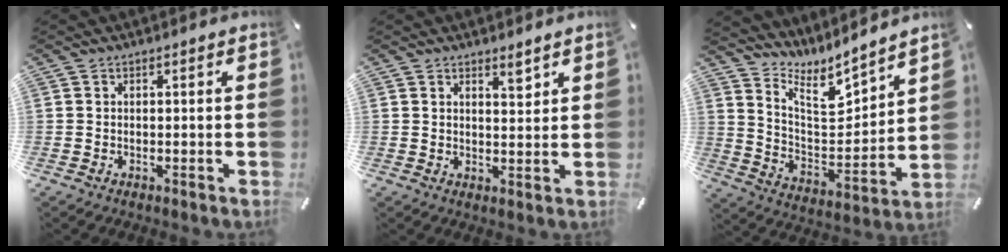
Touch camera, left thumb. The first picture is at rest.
{"total": 3.3, "force": [2.6, 0.8, 1.9], "torque": [-0.017, -0.018, 0.040]}
{"total": 9.9, "force": [8.1, 3.5, 4.5], "torque": [-0.098, -0.074, 0.147]}